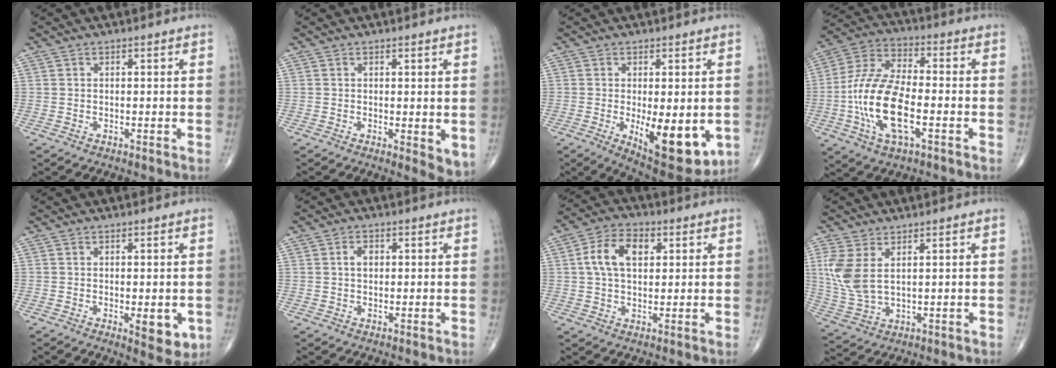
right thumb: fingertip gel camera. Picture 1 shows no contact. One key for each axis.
{"total": 4.2, "fx": -0.2, "fy": 1.5, "fz": 3.9, "tx": -0.046, "ty": -0.013, "tz": -0.002}
{"total": 14.1, "fx": -3.0, "fy": 5.6, "fz": 12.6, "tx": -0.161, "ty": -0.027, "tz": -0.027}
{"total": 16.4, "fx": -4.0, "fy": 7.3, "fz": 14.2, "tx": -0.289, "ty": 0.023, "tz": -0.076}
{"total": 5.8, "fx": -1.4, "fy": 2.3, "fz": 5.1, "tx": -0.051, "ty": -0.011, "tz": -0.012}
{"total": 2.4, "fx": 0.5, "fy": 1.6, "fz": 1.7, "tx": -0.024, "ty": 0.005, "tz": 0.007}
{"total": 9.3, "fx": 2.2, "fy": 5.8, "fz": 6.9, "tx": -0.117, "ty": 0.012, "tz": 0.036}
{"total": 8.8, "fx": 2.5, "fy": 4.7, "fz": 7.0, "tx": -0.166, "ty": -0.006, "tz": 0.064}